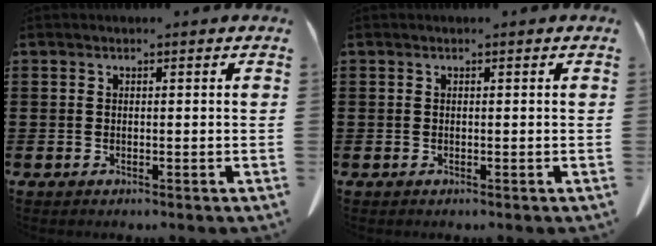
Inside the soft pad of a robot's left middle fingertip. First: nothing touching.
{"total": 0.0}